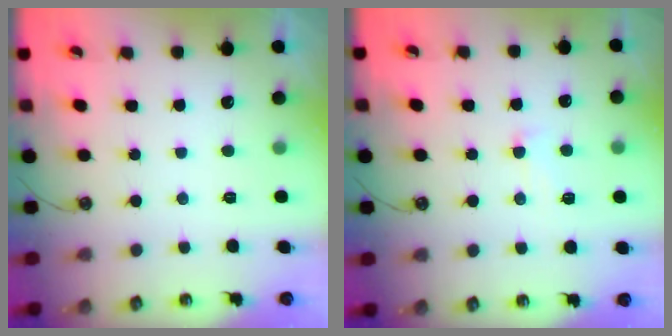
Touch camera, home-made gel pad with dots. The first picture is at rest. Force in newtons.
{"total": 1.3, "press": 0.8, "slide": 1.0}